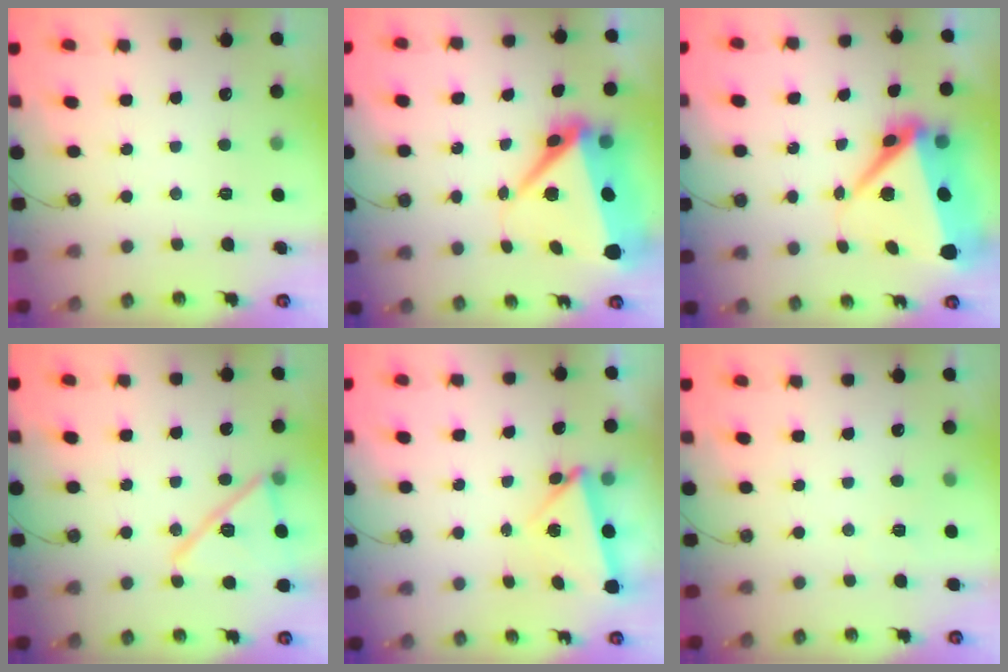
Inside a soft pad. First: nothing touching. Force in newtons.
{"total": 13.1, "press": 13.0, "slide": 1.5}
{"total": 13.1, "press": 13.0, "slide": 1.5}
{"total": 16.4, "press": 15.6, "slide": 5.0}
{"total": 5.6, "press": 5.5, "slide": 0.8}
{"total": 2.6, "press": 2.6, "slide": 0.4}